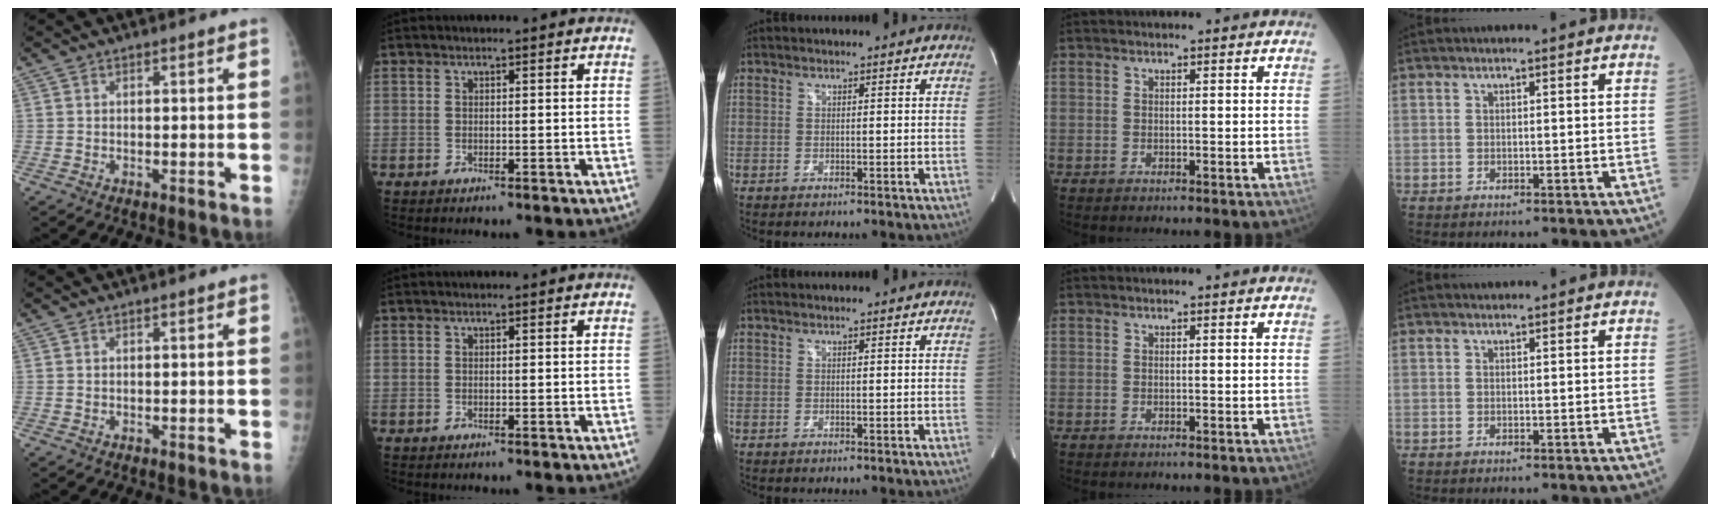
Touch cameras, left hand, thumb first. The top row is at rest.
{}